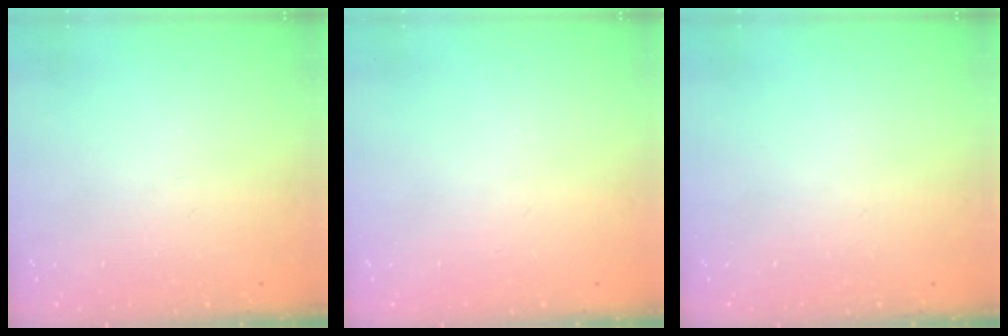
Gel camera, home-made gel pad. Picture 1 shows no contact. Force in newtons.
{"total": 0.0}
{"total": 0.0}